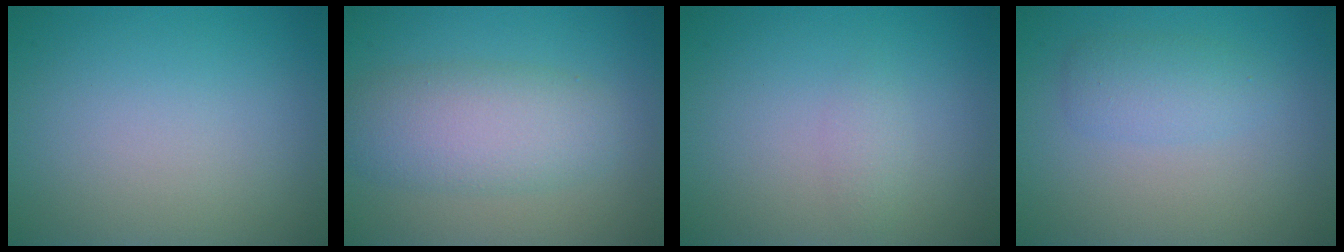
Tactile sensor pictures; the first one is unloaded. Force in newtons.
{"total": 5.2, "press": 5.2, "slide": 0.3}
{"total": 1.0, "press": 1.0, "slide": 0.0}
{"total": 2.3, "press": 2.2, "slide": 0.2}